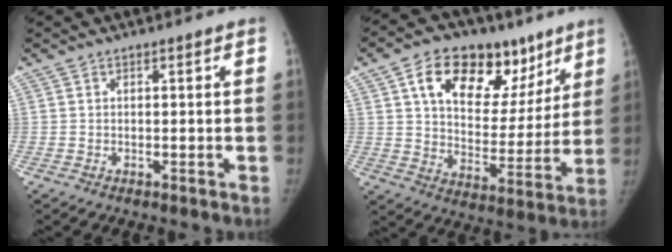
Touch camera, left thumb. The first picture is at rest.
{"total": 23.0, "force": [11.5, 13.6, 14.5], "torque": [-0.172, -0.014, 0.181]}